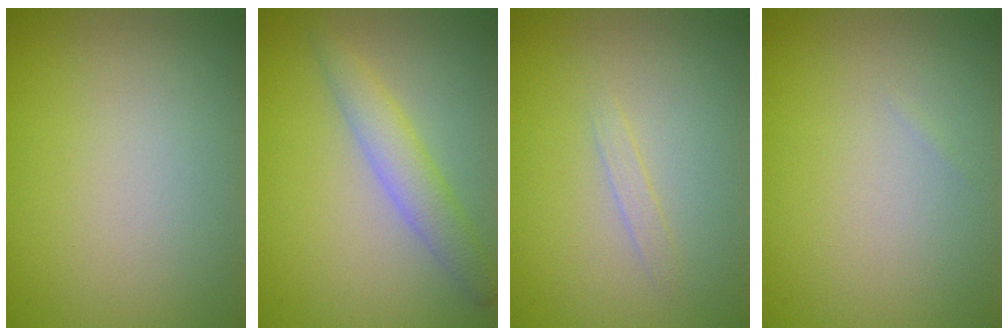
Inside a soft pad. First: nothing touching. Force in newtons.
{"total": 3.0, "press": 3.0, "slide": 0.1}
{"total": 0.8, "press": 0.8, "slide": 0.1}
{"total": 0.0}